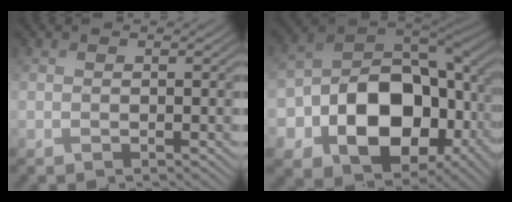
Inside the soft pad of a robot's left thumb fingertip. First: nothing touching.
{"total": 18.6, "force": [-3.7, 13.4, 12.3], "torque": [-0.230, -0.041, -0.047]}